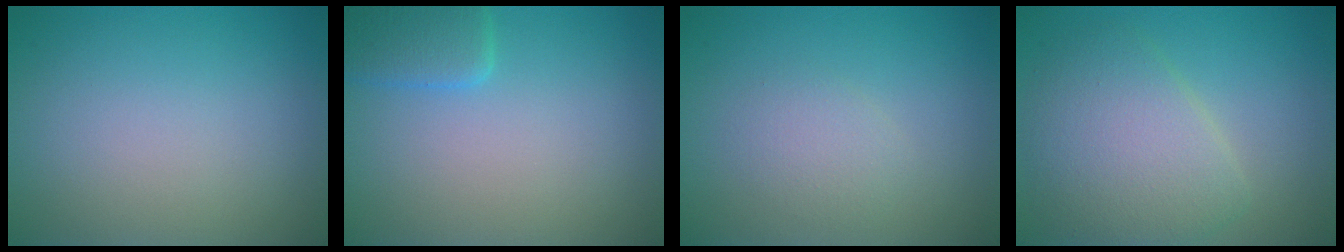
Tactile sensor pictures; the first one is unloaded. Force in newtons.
{"total": 2.6, "press": 2.6, "slide": 0.2}
{"total": 1.6, "press": 1.6, "slide": 0.1}
{"total": 5.8, "press": 5.8, "slide": 0.2}